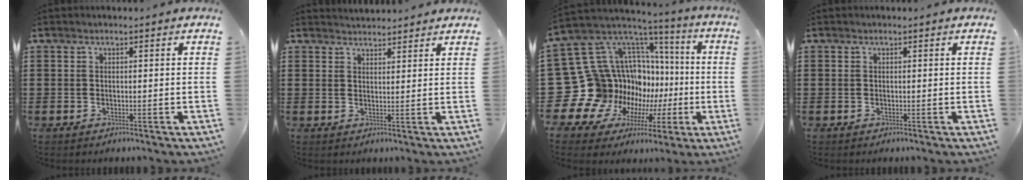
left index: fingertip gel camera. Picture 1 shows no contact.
{"total": 2.1, "force": [2.1, 0.1, 0.0], "torque": [-0.005, -0.002, 0.042]}
{"total": 18.2, "force": [-0.5, 16.3, 8.1], "torque": [-0.207, -0.062, 0.056]}
{"total": 0.0}